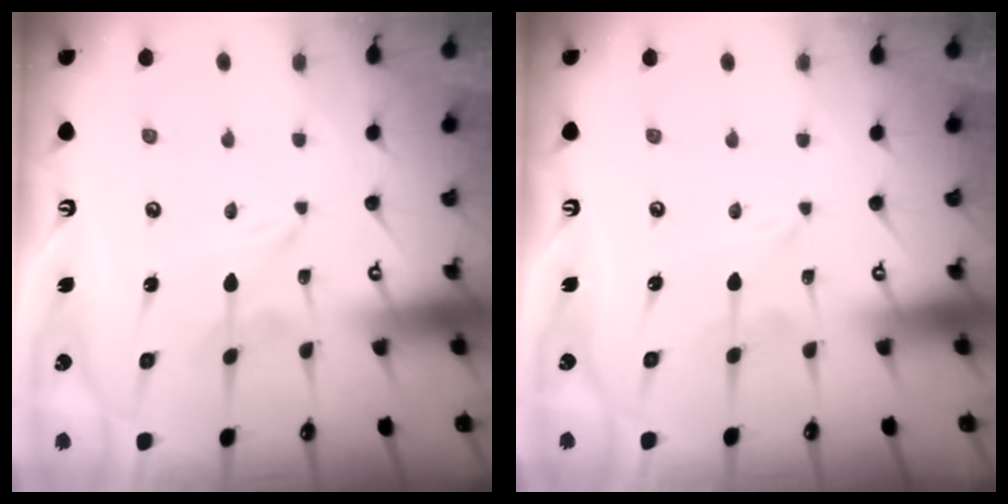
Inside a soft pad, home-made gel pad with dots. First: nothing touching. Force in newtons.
{"total": 0.0}